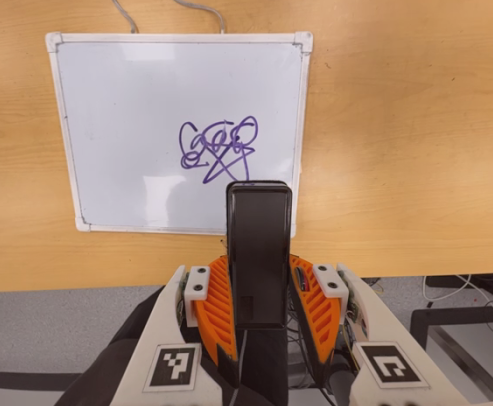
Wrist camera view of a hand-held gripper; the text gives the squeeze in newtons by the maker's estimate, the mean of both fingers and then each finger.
{"total": 3.9, "left": 2.4, "right": 5.5}